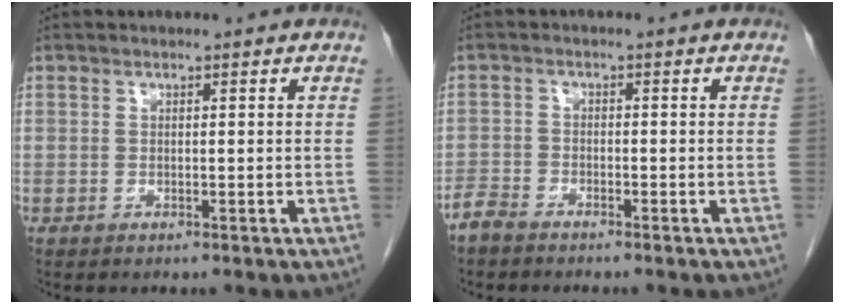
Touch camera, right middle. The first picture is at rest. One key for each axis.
{"total": 2.7, "fx": -2.5, "fy": 0.8, "fz": 0.7, "tx": -0.014, "ty": -0.003, "tz": -0.047}